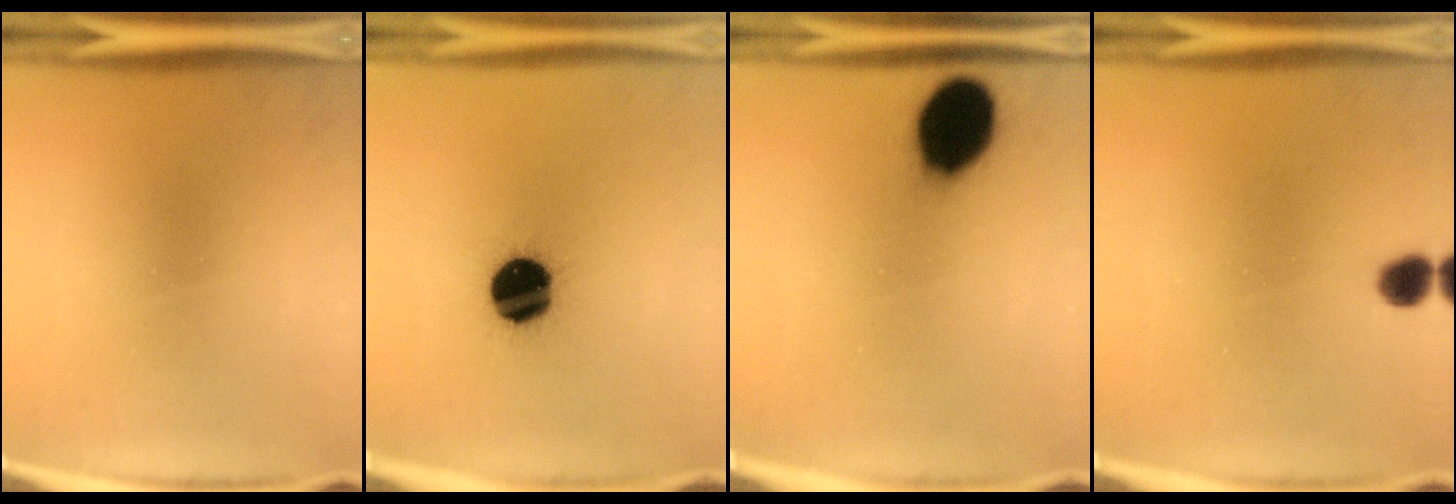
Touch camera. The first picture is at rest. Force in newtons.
{"total": 16.0}
{"total": 14.3}
{"total": 3.7}